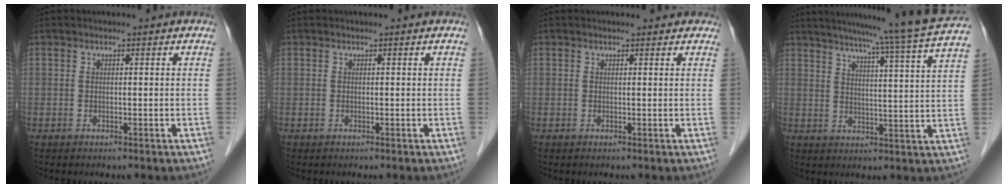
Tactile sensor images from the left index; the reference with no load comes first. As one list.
[{"total": 0.0}, {"total": 2.1, "force": [1.8, 1.0, 0.5], "torque": [-0.005, 0.009, 0.011]}, {"total": 19.4, "force": [16.5, -2.0, 10.0], "torque": [-0.160, -0.032, 0.201]}]